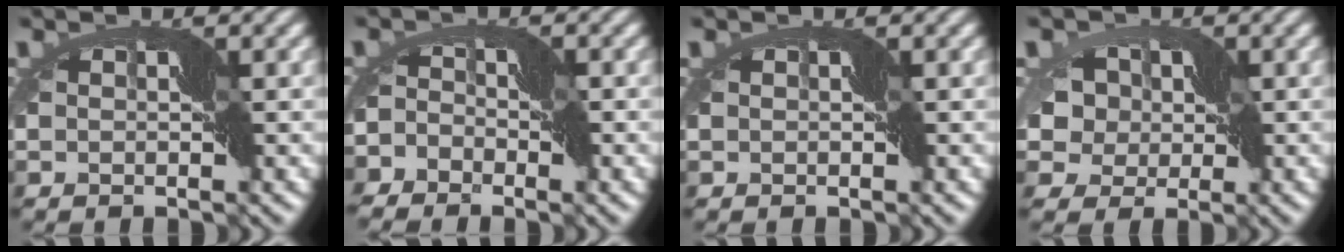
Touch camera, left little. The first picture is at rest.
{"total": 5.3, "force": [-4.1, 3.0, 1.4], "torque": [-0.015, -0.001, -0.068]}
{"total": 0.0}
{"total": 7.3, "force": [0.2, 6.5, 3.4], "torque": [-0.048, 0.032, -0.028]}